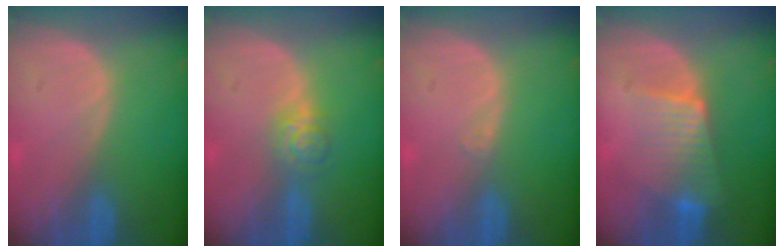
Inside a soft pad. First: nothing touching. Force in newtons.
{"total": 3.9, "press": 3.6, "slide": 1.3}
{"total": 0.6, "press": 0.5, "slide": 0.4}
{"total": 6.4, "press": 6.1, "slide": 2.2}